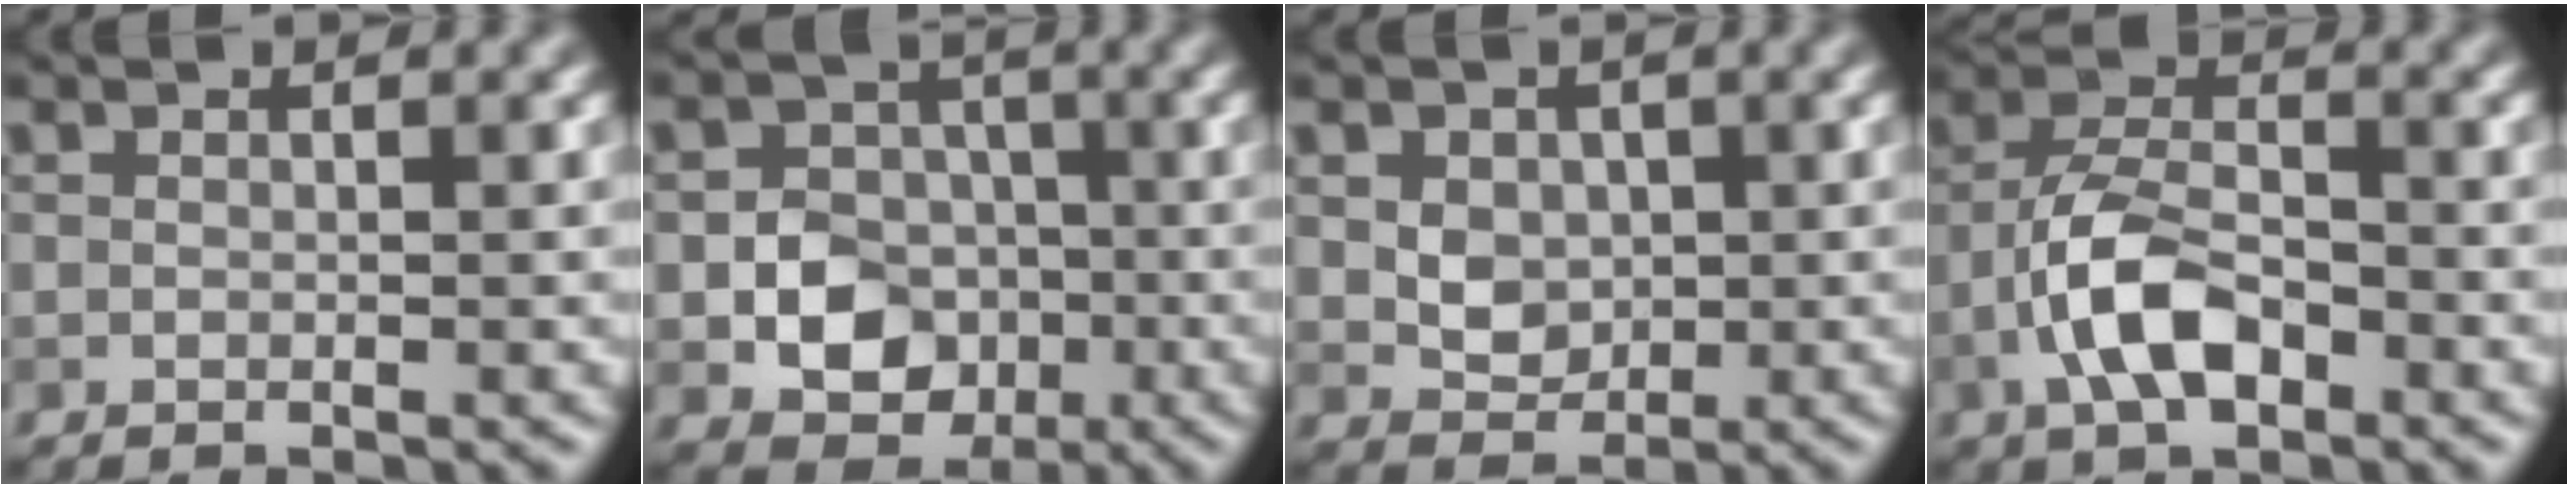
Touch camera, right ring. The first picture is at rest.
{"total": 6.5, "force": [-1.7, 5.6, 2.9], "torque": [-0.018, -0.004, -0.046]}
{"total": 3.3, "force": [0.6, 2.6, 1.9], "torque": [-0.032, 0.001, 0.017]}
{"total": 5.8, "force": [-2.6, 2.7, 4.5], "torque": [-0.083, 0.010, -0.054]}